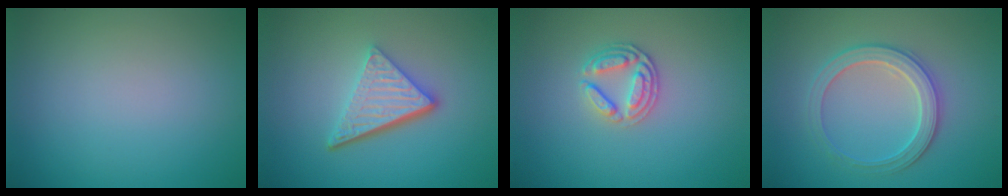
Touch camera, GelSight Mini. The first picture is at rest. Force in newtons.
{"total": 4.9, "press": 3.4, "slide": 3.6}
{"total": 2.6, "press": 2.5, "slide": 0.8}
{"total": 3.3, "press": 3.2, "slide": 0.6}